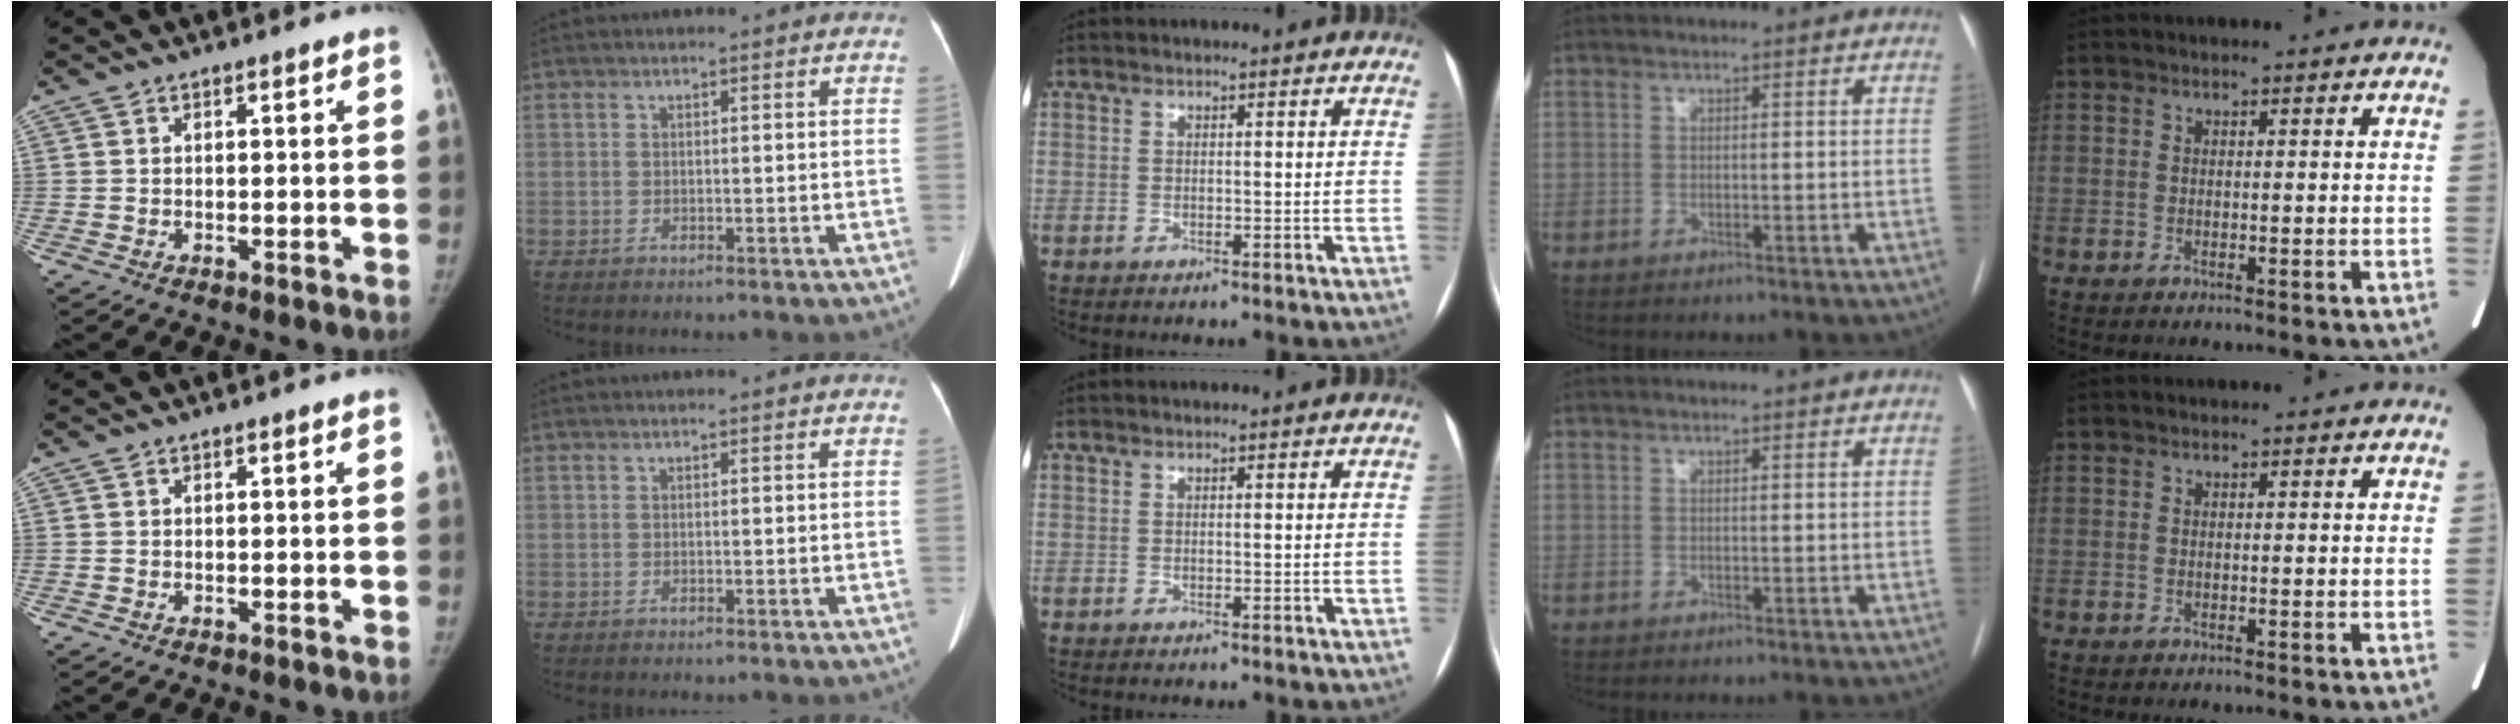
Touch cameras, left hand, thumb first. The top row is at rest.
{}